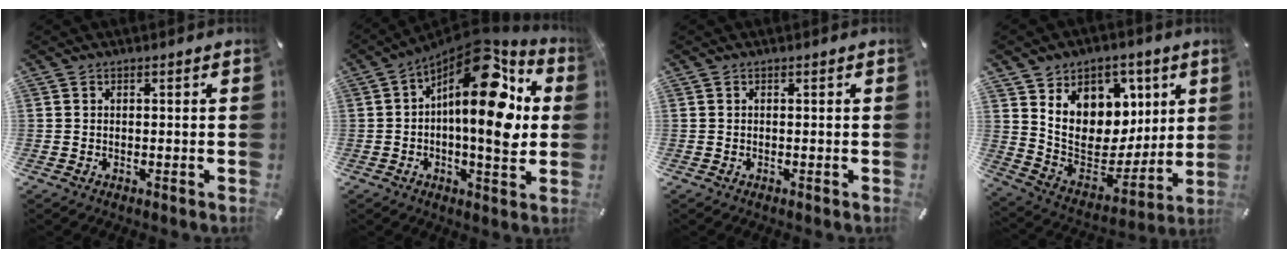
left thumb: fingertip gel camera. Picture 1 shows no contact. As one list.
[{"total": 20.6, "force": [5.9, 9.2, 17.5], "torque": [-0.254, -0.054, 0.091]}, {"total": 0.0}, {"total": 15.1, "force": [5.1, 12.6, 6.6], "torque": [-0.102, -0.056, 0.102]}]